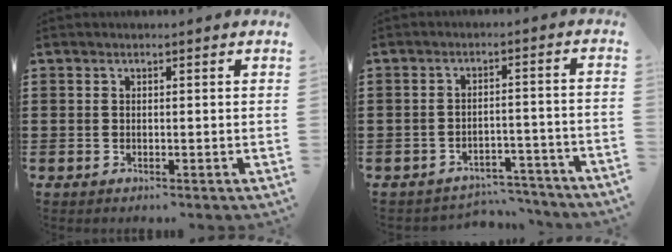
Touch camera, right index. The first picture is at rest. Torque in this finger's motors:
{"motor_torque": [0.02, 0.04, -0.09, -0.02]}